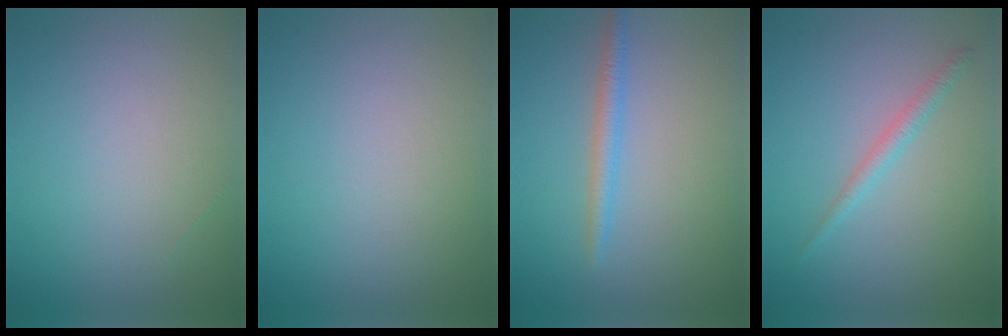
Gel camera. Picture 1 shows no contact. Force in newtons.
{"total": 0.0}
{"total": 1.8, "press": 1.8, "slide": 0.2}
{"total": 1.4, "press": 1.4, "slide": 0.1}